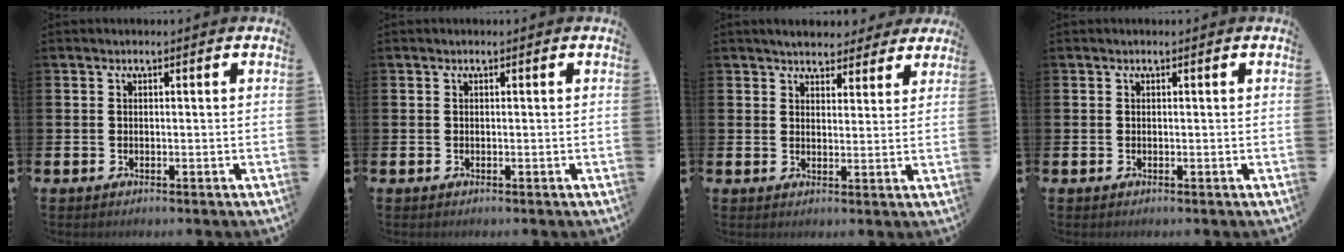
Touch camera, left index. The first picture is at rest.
{"total": 0.0}
{"total": 4.9, "force": [4.6, 1.3, 0.6], "torque": [-0.022, -0.025, 0.082]}
{"total": 0.0}